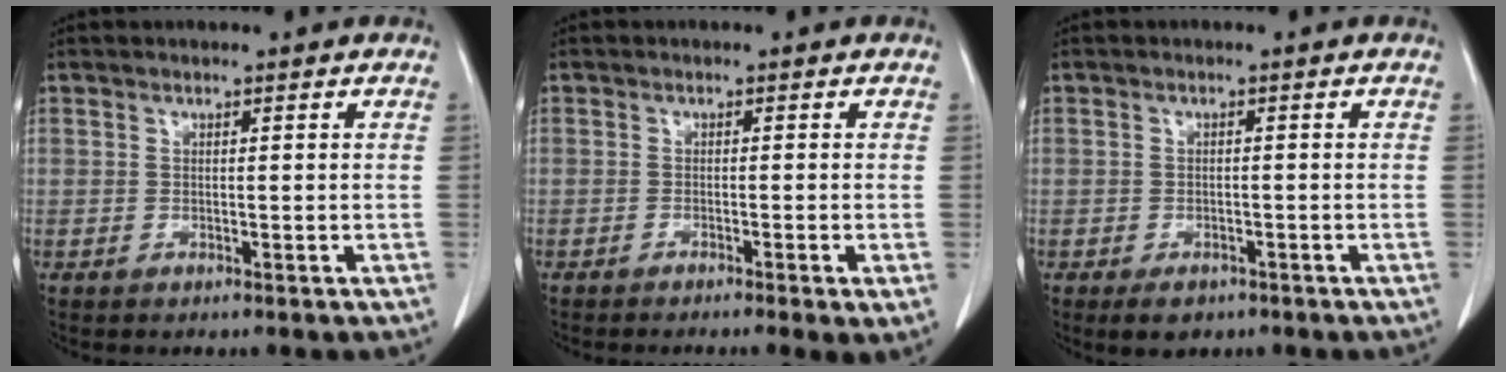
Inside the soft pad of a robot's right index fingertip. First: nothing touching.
{"total": 4.0, "force": [-2.3, 0.0, 3.2], "torque": [-0.036, -0.011, -0.035]}
{"total": 3.1, "force": [-2.0, 2.0, 1.4], "torque": [-0.019, -0.001, -0.020]}